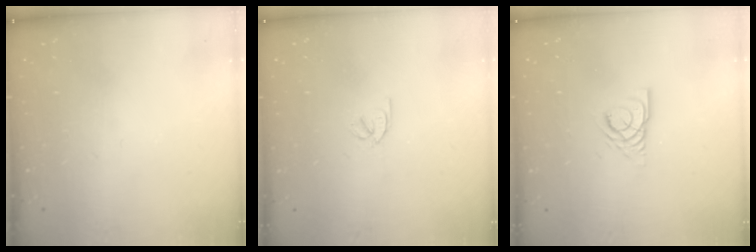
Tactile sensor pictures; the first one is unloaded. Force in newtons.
{"total": 2.1, "press": 2.1, "slide": 0.4}
{"total": 4.5, "press": 4.4, "slide": 0.4}